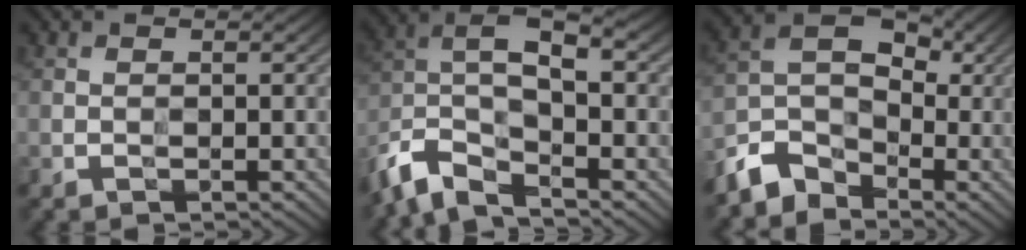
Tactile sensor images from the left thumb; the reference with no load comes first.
{"total": 9.3, "force": [-5.2, 3.5, 6.9], "torque": [-0.134, -0.003, -0.117]}
{"total": 7.3, "force": [-4.8, 4.6, 3.1], "torque": [-0.060, 0.000, -0.117]}